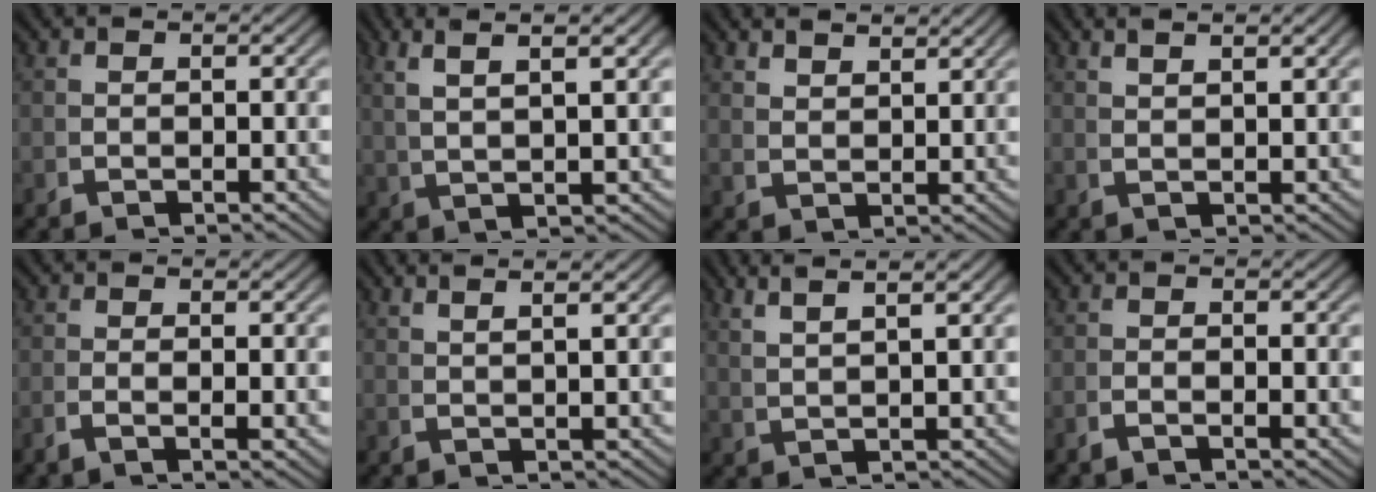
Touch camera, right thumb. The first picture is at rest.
{"total": 6.2, "force": [3.8, 1.4, 4.7], "torque": [-0.069, 0.021, 0.066]}
{"total": 2.9, "force": [2.8, 0.2, 0.5], "torque": [-0.002, 0.003, 0.061]}
{"total": 2.4, "force": [2.1, -0.4, 1.2], "torque": [-0.013, 0.010, 0.041]}
{"total": 1.3, "force": [-0.3, 0.0, 1.3], "torque": [-0.027, -0.002, -0.004]}
{"total": 3.2, "force": [2.6, -0.3, 1.9], "torque": [-0.023, 0.014, 0.048]}
{"total": 4.7, "force": [3.7, 0.4, 2.9], "torque": [-0.039, 0.017, 0.071]}
{"total": 0.9, "force": [-0.7, 0.0, 0.7], "torque": [-0.009, 0.002, -0.015]}